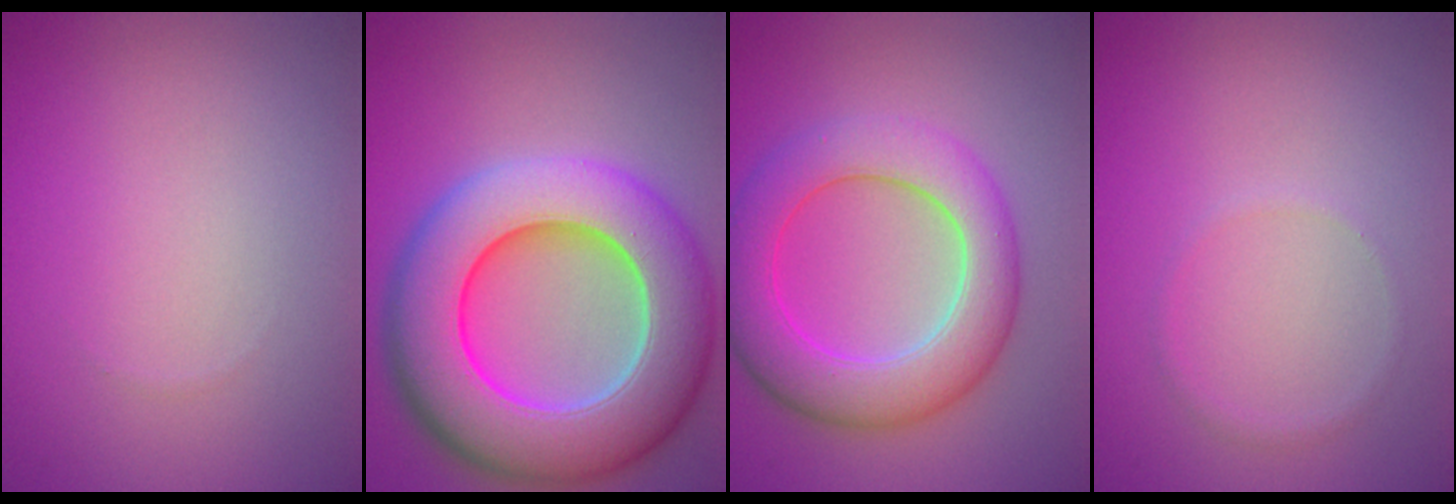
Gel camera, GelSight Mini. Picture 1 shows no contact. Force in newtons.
{"total": 13.6, "press": 13.6, "slide": 0.7}
{"total": 7.5, "press": 7.5, "slide": 0.2}
{"total": 0.8, "press": 0.8, "slide": 0.2}